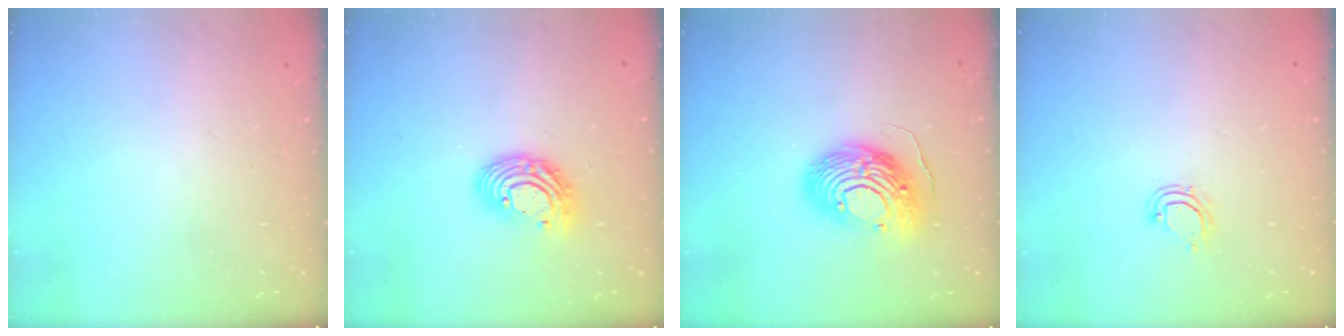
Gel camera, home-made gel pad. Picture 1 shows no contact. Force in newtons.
{"total": 10.5, "press": 10.4, "slide": 0.8}
{"total": 13.7, "press": 13.5, "slide": 2.3}
{"total": 4.6, "press": 4.5, "slide": 0.3}